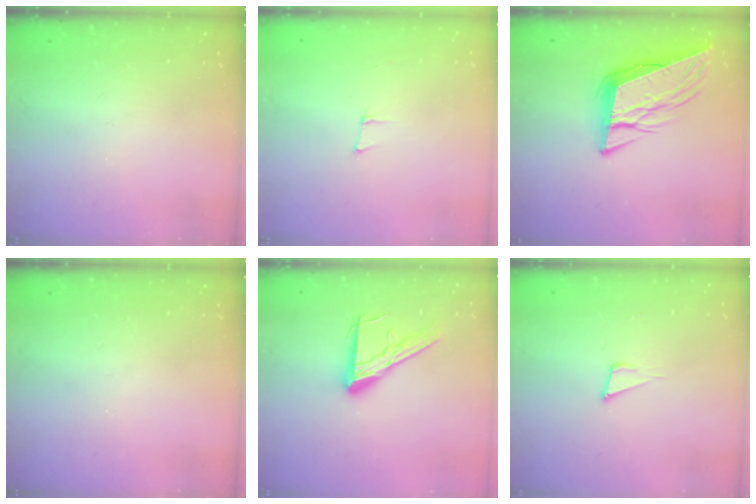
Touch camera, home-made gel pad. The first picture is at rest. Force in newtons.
{"total": 5.8, "press": 5.1, "slide": 2.8}
{"total": 11.8, "press": 11.2, "slide": 3.6}
{"total": 0.0}
{"total": 13.9, "press": 13.8, "slide": 1.3}
{"total": 5.1, "press": 3.8, "slide": 3.3}